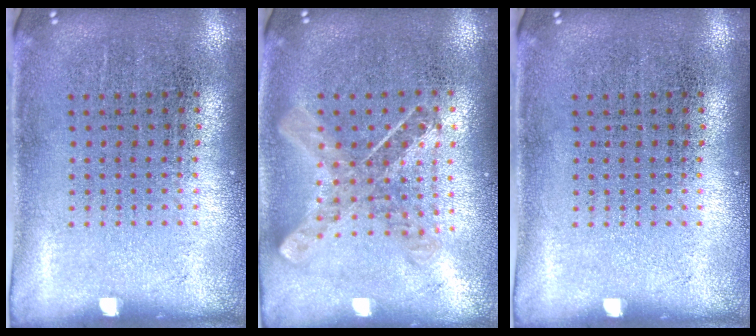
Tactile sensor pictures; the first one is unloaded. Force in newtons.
{"total": 0.9, "press": 0.9, "slide": 0.2}
{"total": 0.0}